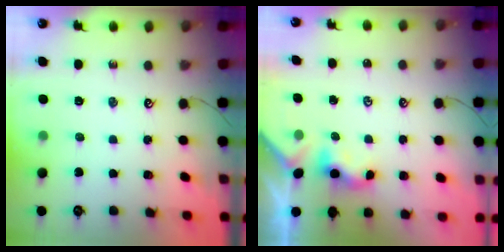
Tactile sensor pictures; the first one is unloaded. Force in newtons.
{"total": 0.9, "press": 0.9, "slide": 0.3}